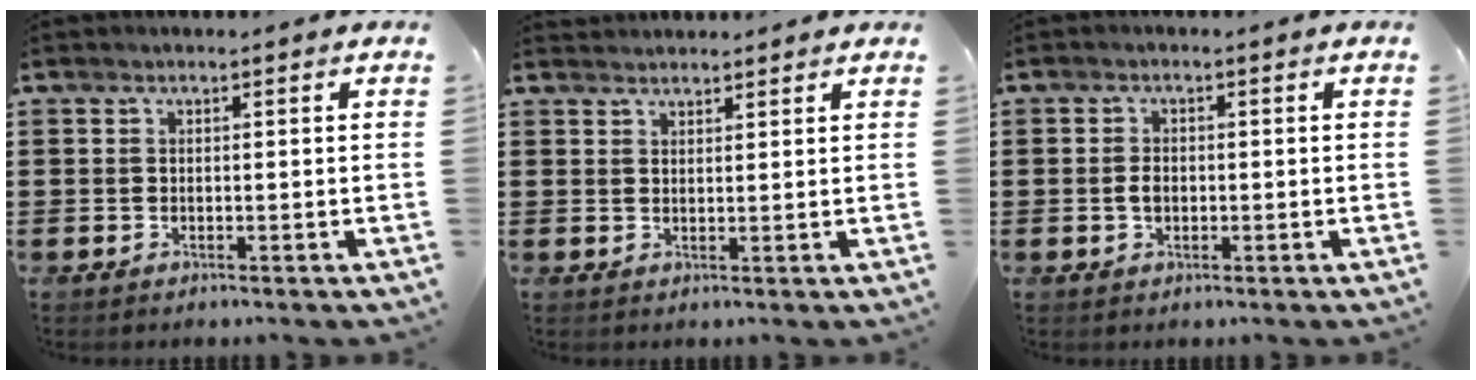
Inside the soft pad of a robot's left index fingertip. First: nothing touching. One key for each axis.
{"total": 1.6, "fx": 1.6, "fy": 0.2, "fz": -0.2, "tx": 0.000, "ty": 0.003, "tz": 0.032}
{"total": 2.0, "fx": -0.2, "fy": 1.3, "fz": 1.5, "tx": -0.032, "ty": 0.005, "tz": -0.005}